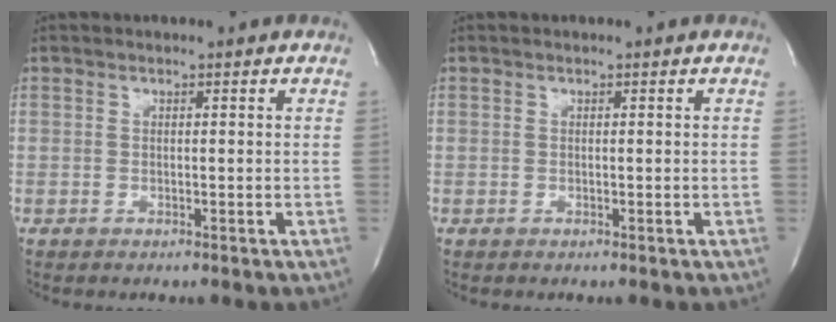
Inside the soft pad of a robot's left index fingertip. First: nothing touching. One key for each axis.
{"total": 0.0}